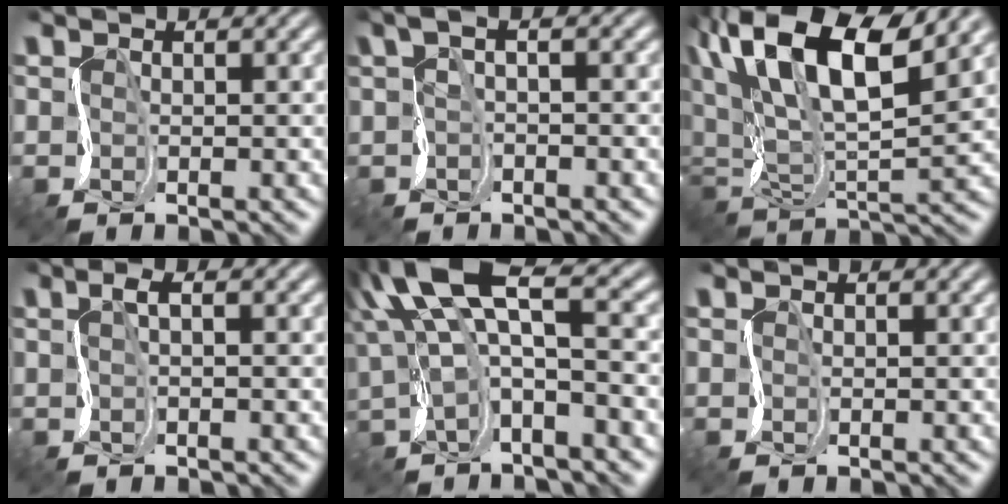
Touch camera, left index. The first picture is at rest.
{"total": 2.6, "force": [0.7, 1.0, 2.3], "torque": [-0.050, 0.015, 0.002]}
{"total": 13.0, "force": [6.9, 4.8, 9.9], "torque": [-0.192, 0.027, 0.121]}
{"total": 0.9, "force": [0.1, -0.1, 0.8], "torque": [-0.017, 0.010, 0.001]}
{"total": 8.2, "force": [2.6, 2.9, 7.3], "torque": [-0.148, 0.015, 0.044]}
{"total": 0.0}